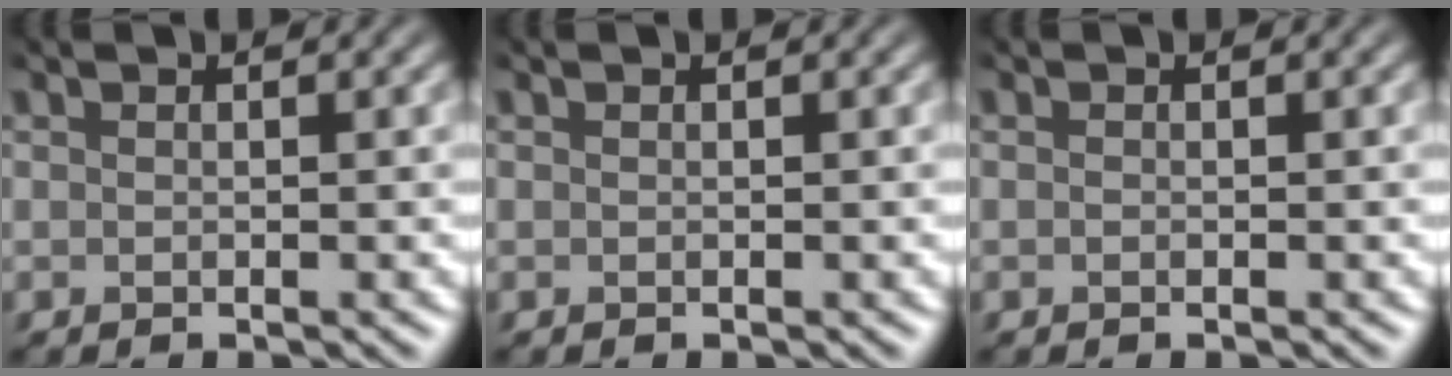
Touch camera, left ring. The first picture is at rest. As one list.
[{"total": 0.0}, {"total": 0.5, "force": [-0.5, -0.2, -0.2], "torque": [-0.004, 0.006, -0.005]}]